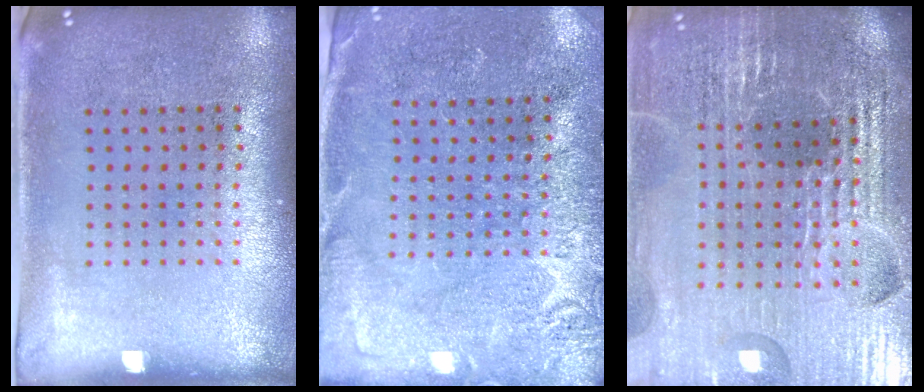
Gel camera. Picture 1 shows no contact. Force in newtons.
{"total": 2.7, "press": 2.7, "slide": 0.4}
{"total": 5.6, "press": 5.0, "slide": 2.4}